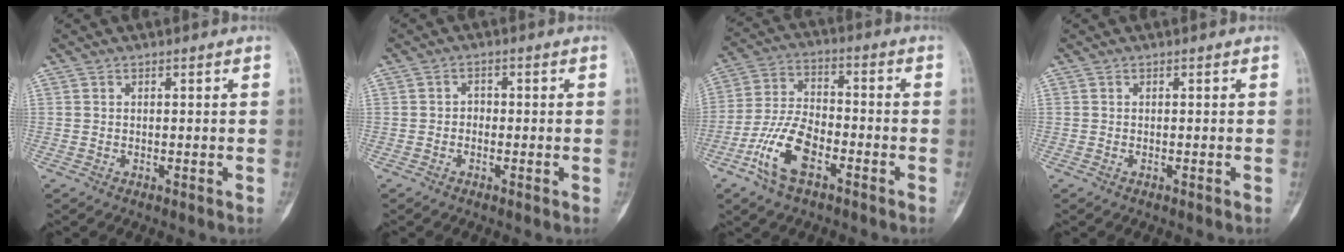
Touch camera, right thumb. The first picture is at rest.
{"total": 1.6, "force": [-0.6, 1.3, 0.7], "torque": [0.004, 0.009, -0.017]}
{"total": 11.7, "force": [-5.6, 5.7, 8.6], "torque": [-0.177, 0.029, -0.109]}
{"total": 0.0}